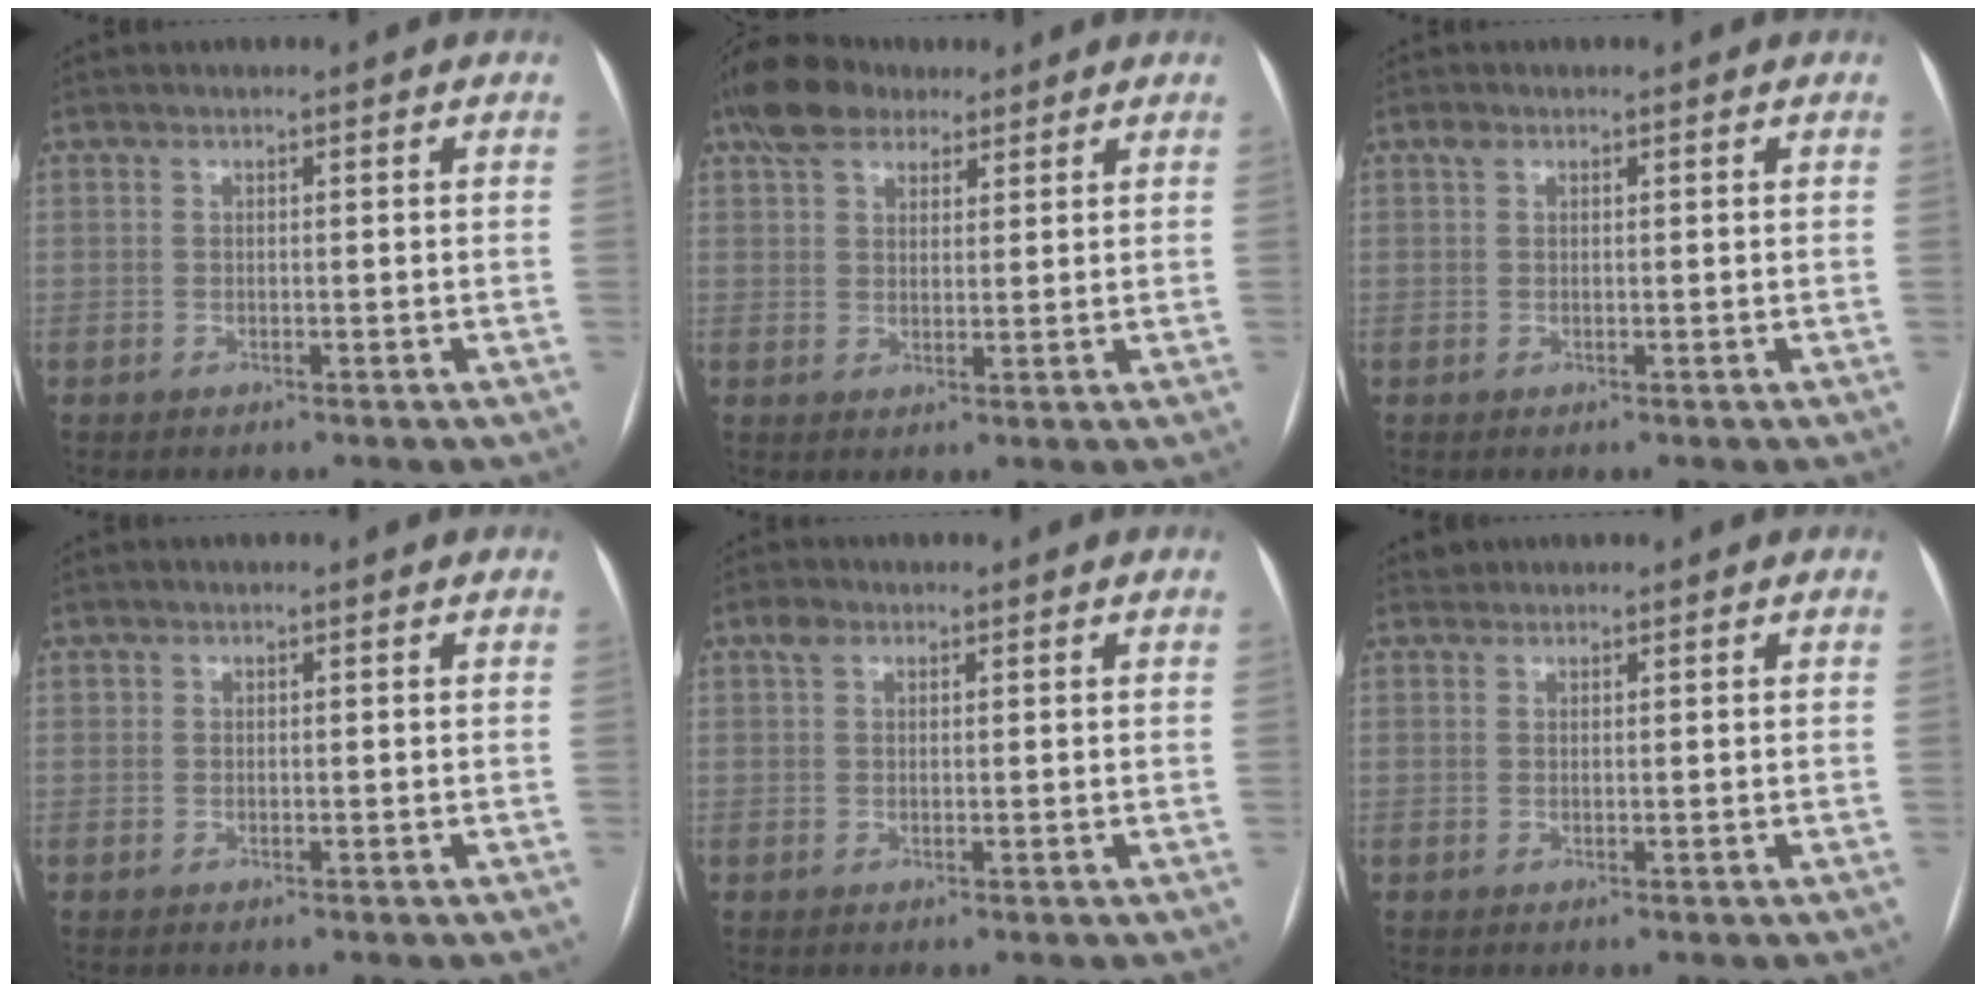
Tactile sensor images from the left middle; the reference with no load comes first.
{"total": 7.8, "force": [5.6, 4.2, 3.5], "torque": [-0.069, 0.032, 0.102]}
{"total": 1.0, "force": [0.6, 0.6, 0.5], "torque": [-0.013, 0.012, 0.011]}
{"total": 0.0}
{"total": 1.7, "force": [1.0, 1.1, 0.9], "torque": [-0.021, 0.016, 0.019]}
{"total": 0.9, "force": [0.7, 0.4, -0.3], "torque": [-0.001, 0.010, 0.012]}